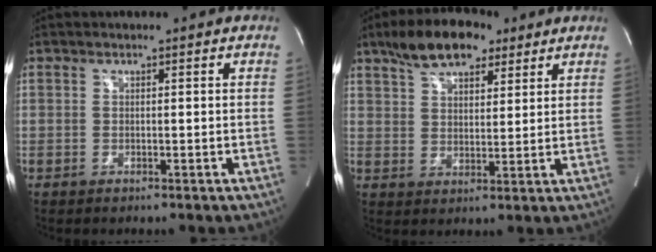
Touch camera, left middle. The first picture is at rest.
{"total": 10.5, "force": [7.2, 4.5, 6.2], "torque": [-0.111, 0.021, 0.126]}